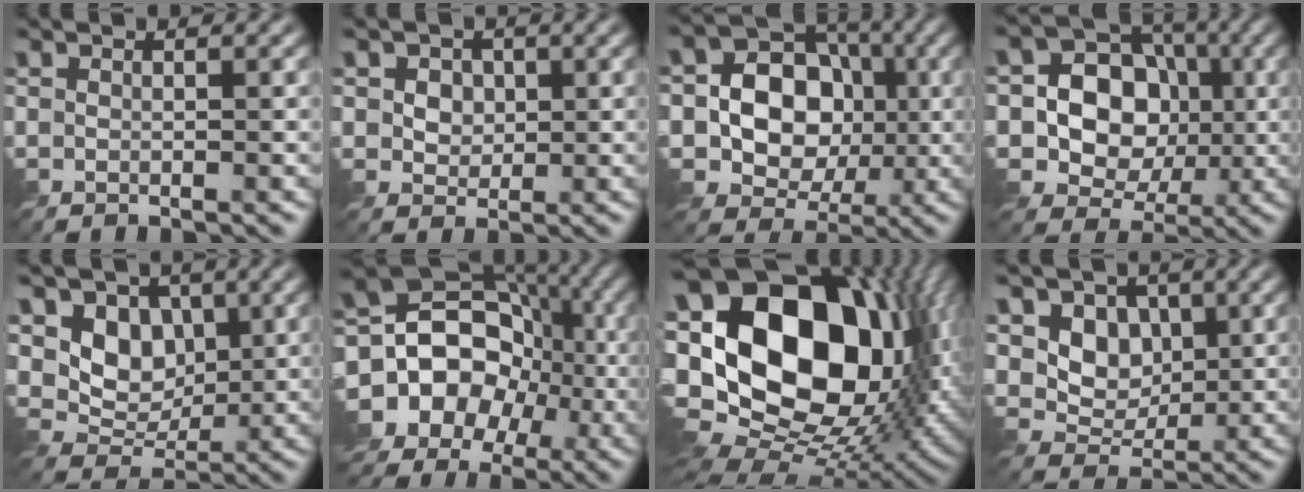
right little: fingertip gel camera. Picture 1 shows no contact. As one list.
[{"total": 2.7, "force": [0.8, 2.2, 1.3], "torque": [-0.036, -0.001, 0.018]}, {"total": 9.2, "force": [-0.3, 7.9, 4.8], "torque": [-0.067, 0.014, -0.022]}, {"total": 9.6, "force": [0.2, 8.4, 4.7], "torque": [-0.078, 0.020, -0.021]}, {"total": 5.2, "force": [1.2, 4.1, 2.9], "torque": [-0.053, -0.013, 0.007]}, {"total": 14.7, "force": [-4.8, 12.4, 6.4], "torque": [-0.114, 0.015, -0.103]}, {"total": 21.7, "force": [2.7, 15.2, 15.2], "torque": [-0.337, 0.021, 0.061]}, {"total": 5.0, "force": [1.3, 4.0, 2.7], "torque": [-0.056, -0.014, 0.012]}]